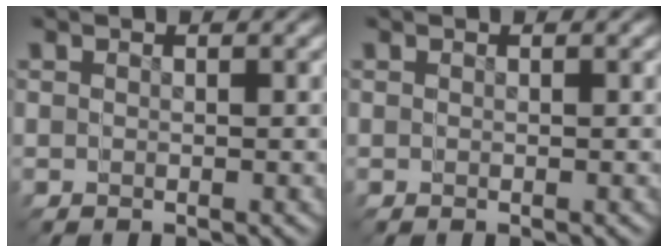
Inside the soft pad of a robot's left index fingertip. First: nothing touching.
{"total": 0.0}